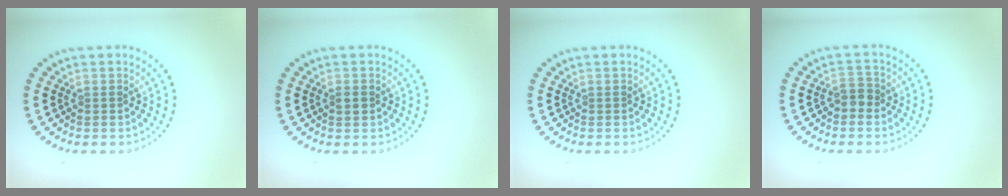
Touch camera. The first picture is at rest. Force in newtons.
{"total": 1.3, "press": 1.3, "slide": 0.1}
{"total": 0.0}
{"total": 1.5, "press": 1.3, "slide": 0.7}